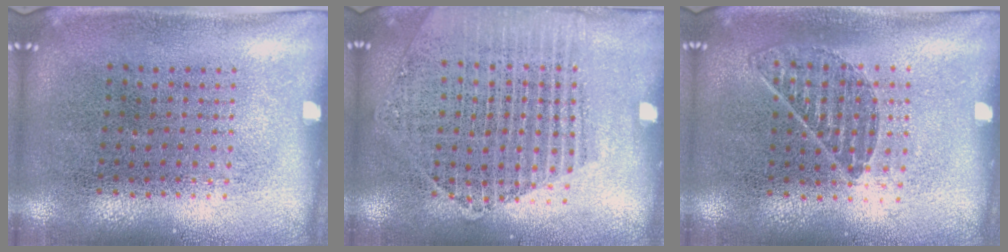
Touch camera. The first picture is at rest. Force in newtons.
{"total": 1.7, "press": 1.6, "slide": 0.4}
{"total": 0.8, "press": 0.8, "slide": 0.2}